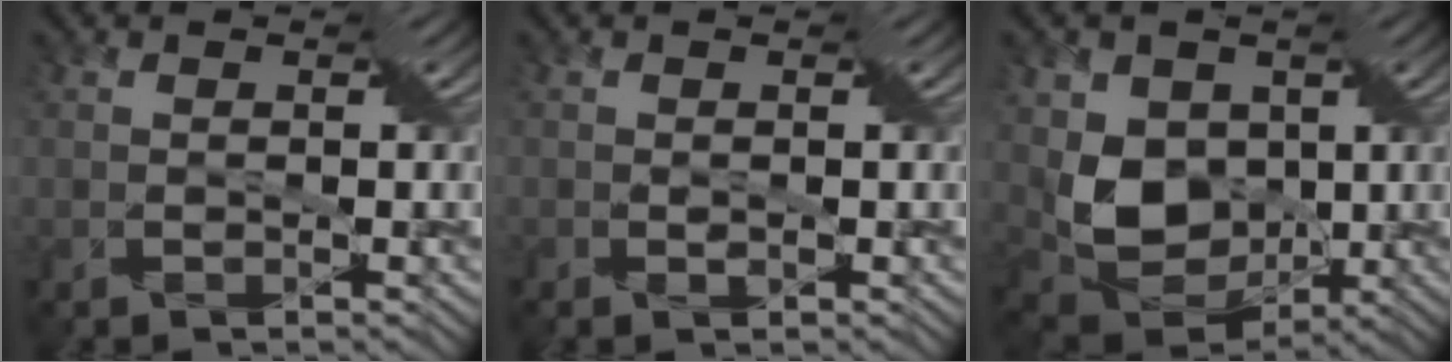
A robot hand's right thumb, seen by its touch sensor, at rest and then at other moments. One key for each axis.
{"total": 0.6, "fx": -0.2, "fy": 0.4, "fz": 0.5, "tx": 0.001, "ty": -0.001, "tz": -0.005}
{"total": 7.8, "fx": 1.2, "fy": 6.3, "fz": 4.5, "tx": -0.121, "ty": -0.022, "tz": 0.018}